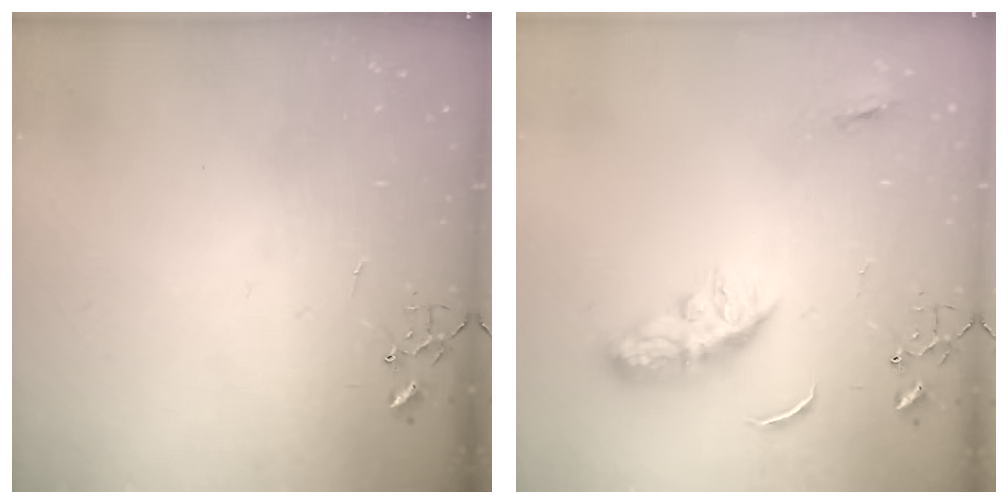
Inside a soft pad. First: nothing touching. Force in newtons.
{"total": 9.3, "press": 9.3, "slide": 0.1}